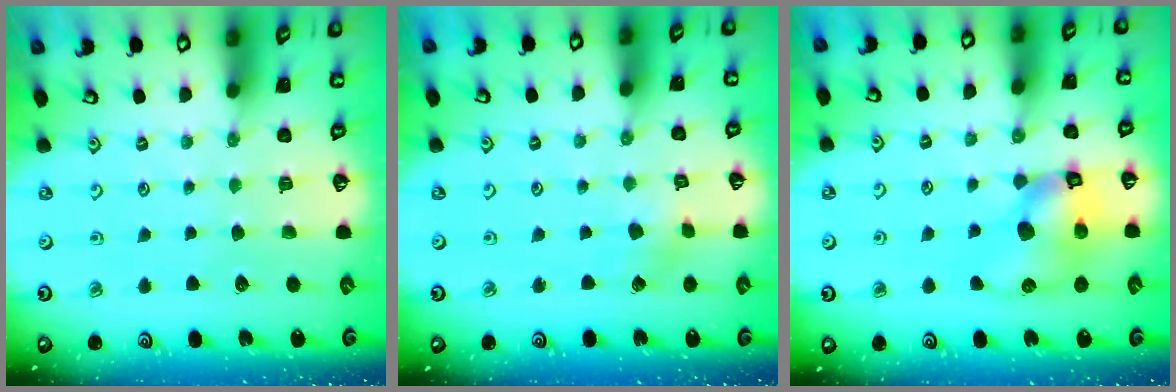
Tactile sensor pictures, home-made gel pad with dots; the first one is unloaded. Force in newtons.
{"total": 2.9, "press": 2.8, "slide": 0.8}
{"total": 12.5, "press": 12.3, "slide": 1.8}